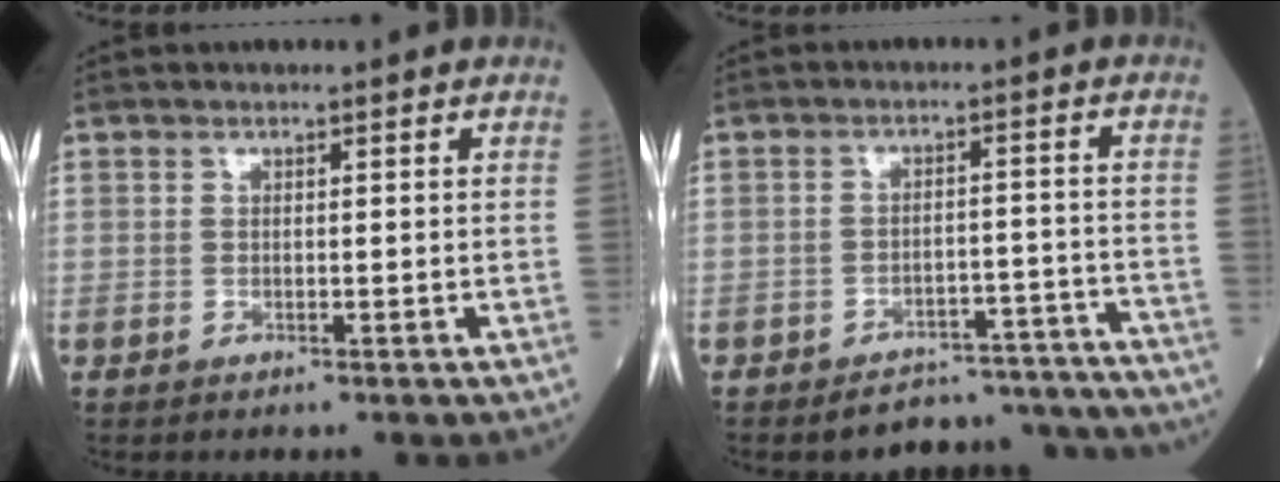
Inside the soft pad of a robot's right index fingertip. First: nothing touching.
{"total": 12.0, "force": [-11.5, 3.0, 0.6], "torque": [0.025, 0.035, -0.137]}